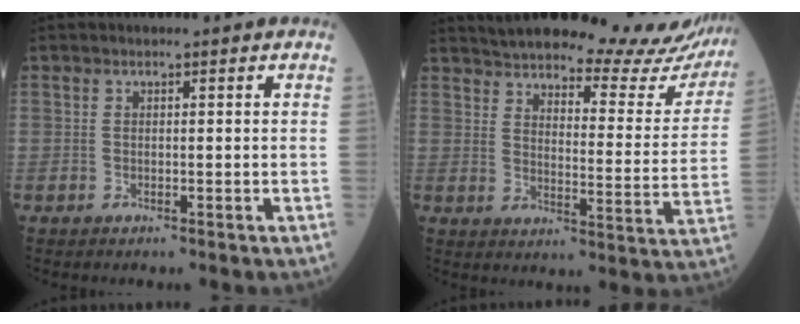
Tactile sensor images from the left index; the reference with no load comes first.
{"total": 27.0, "force": [25.4, 4.8, 8.1], "torque": [-0.119, -0.088, 0.300]}